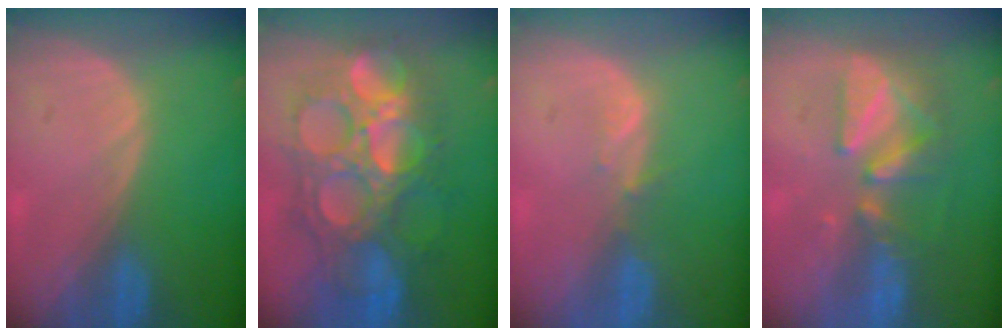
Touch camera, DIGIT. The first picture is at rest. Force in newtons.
{"total": 13.4, "press": 13.3, "slide": 1.5}
{"total": 1.7, "press": 1.5, "slide": 0.8}
{"total": 8.8, "press": 7.8, "slide": 4.1}